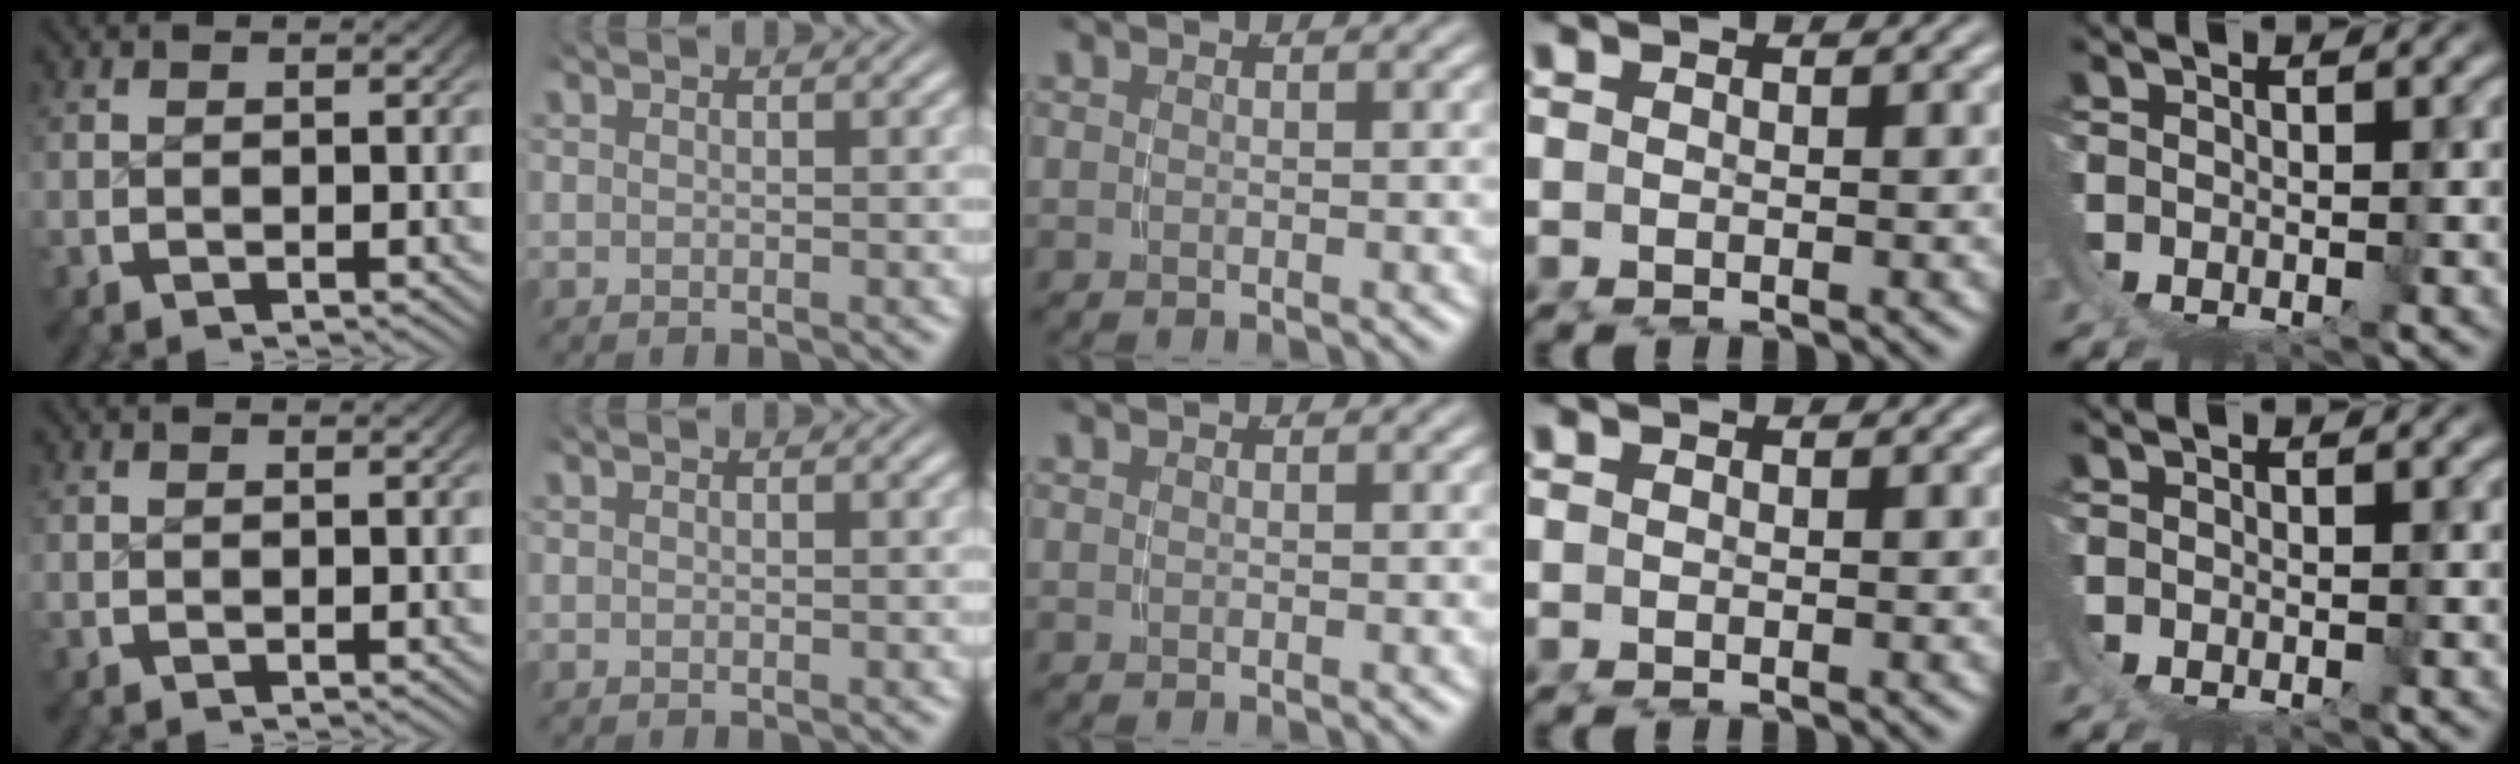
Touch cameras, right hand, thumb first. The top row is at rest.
{}